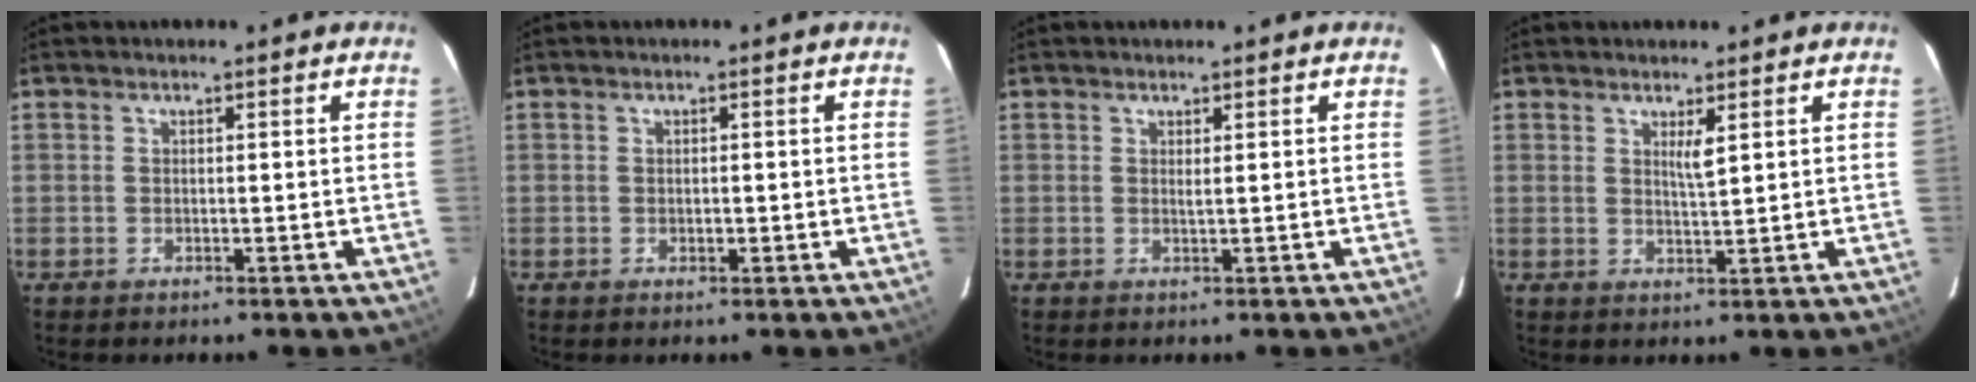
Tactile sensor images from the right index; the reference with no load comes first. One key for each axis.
{"total": 0.8, "fx": -0.2, "fy": 0.4, "fz": 0.6, "tx": -0.010, "ty": 0.000, "tz": -0.001}
{"total": 0.5, "fx": 0.3, "fy": -0.1, "fz": 0.5, "tx": -0.011, "ty": -0.002, "tz": 0.005}
{"total": 2.0, "fx": 1.0, "fy": -0.1, "fz": 1.7, "tx": -0.034, "ty": -0.007, "tz": 0.019}